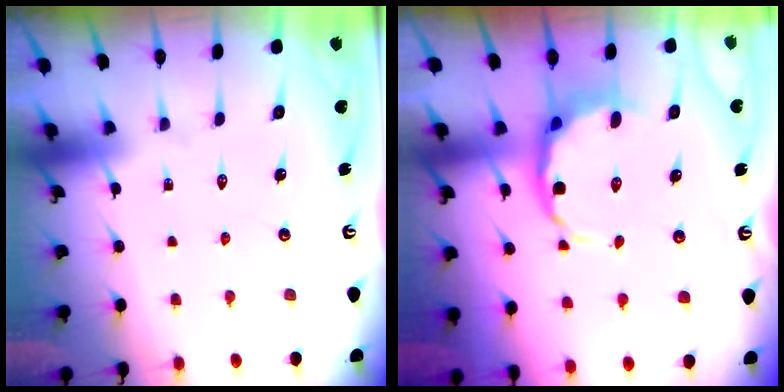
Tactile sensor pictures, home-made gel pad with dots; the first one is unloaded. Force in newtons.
{"total": 6.2, "press": 5.9, "slide": 1.9}